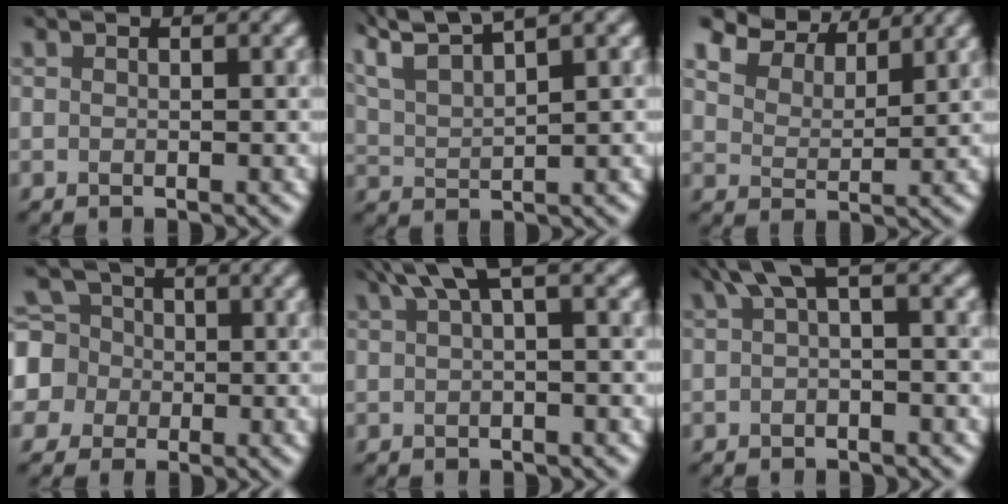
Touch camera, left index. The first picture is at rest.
{"total": 8.7, "force": [7.0, 1.6, 4.9], "torque": [-0.087, 0.030, 0.096]}
{"total": 6.9, "force": [6.1, 2.2, 2.3], "torque": [-0.059, 0.002, 0.111]}
{"total": 6.7, "force": [0.3, 6.3, 2.0], "torque": [-0.057, 0.039, -0.035]}
{"total": 3.3, "force": [1.8, 0.5, 2.7], "torque": [-0.036, 0.013, 0.033]}
{"total": 2.5, "force": [0.8, 0.4, 2.3], "torque": [-0.038, 0.011, 0.014]}